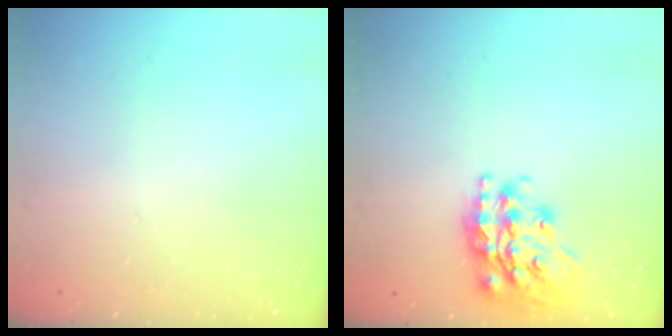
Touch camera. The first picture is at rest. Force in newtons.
{"total": 20.4, "press": 20.3, "slide": 1.8}